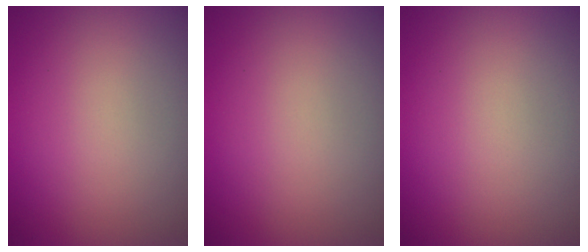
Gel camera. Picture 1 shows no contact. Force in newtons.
{"total": 0.0}
{"total": 0.0}